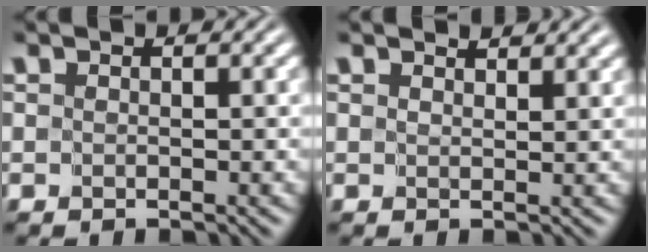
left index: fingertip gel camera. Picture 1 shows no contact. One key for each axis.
{"total": 1.6, "fx": 1.5, "fy": 0.2, "fz": 0.4, "tx": -0.007, "ty": 0.000, "tz": 0.019}